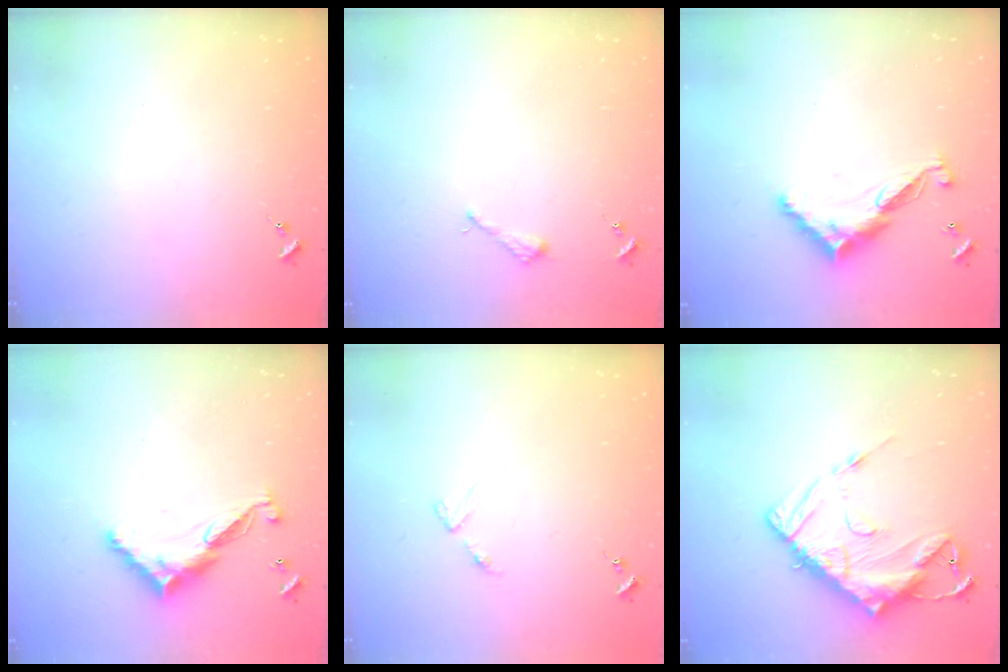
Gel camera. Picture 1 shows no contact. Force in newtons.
{"total": 2.6, "press": 2.6, "slide": 0.3}
{"total": 11.7, "press": 11.7, "slide": 0.3}
{"total": 11.7, "press": 11.7, "slide": 0.3}
{"total": 3.5, "press": 3.5, "slide": 0.4}
{"total": 16.9, "press": 16.8, "slide": 1.8}